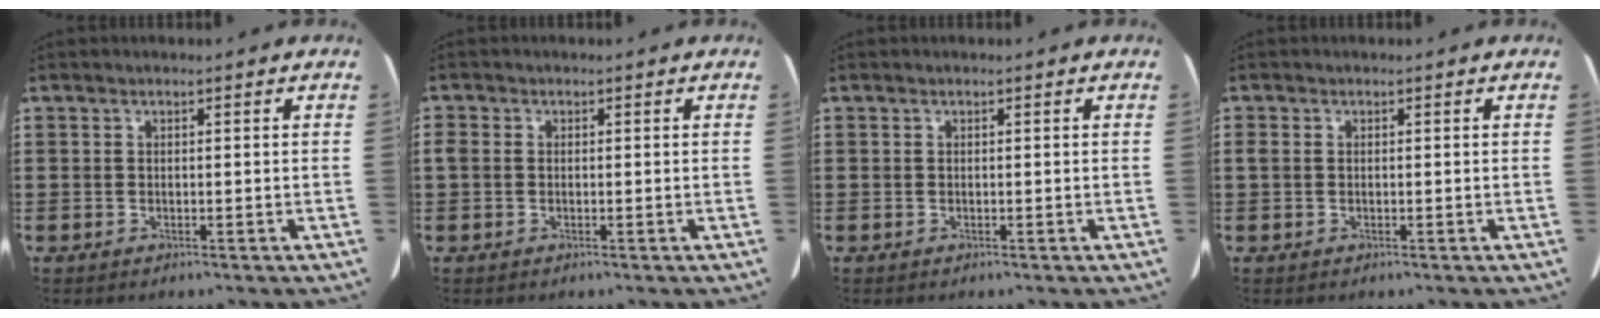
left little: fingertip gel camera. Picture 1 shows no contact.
{"total": 1.3, "force": [-0.1, 1.0, 0.9], "torque": [-0.027, 0.002, -0.005]}
{"total": 0.0}
{"total": 1.0, "force": [0.0, 0.7, 0.7], "torque": [-0.023, 0.002, -0.004]}